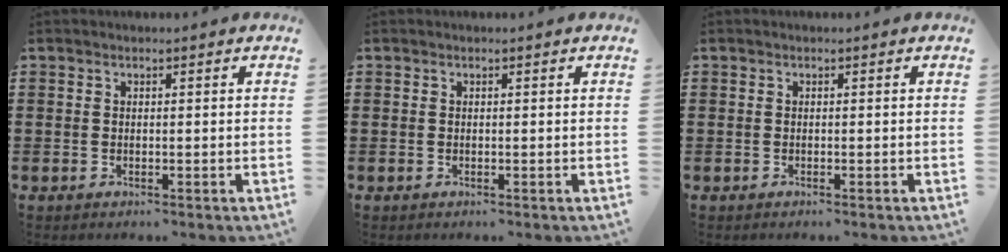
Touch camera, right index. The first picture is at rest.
{"total": 0.0}
{"total": 0.0}